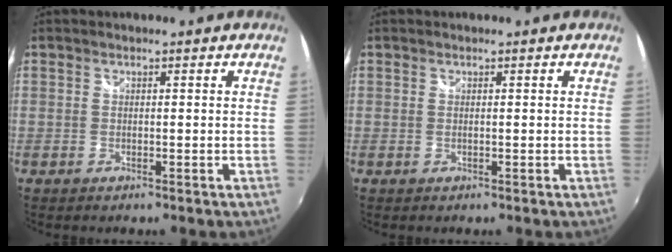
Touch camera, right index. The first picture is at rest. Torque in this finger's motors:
{"motor_torque": [0.00, 0.00, -0.01, 0.00]}